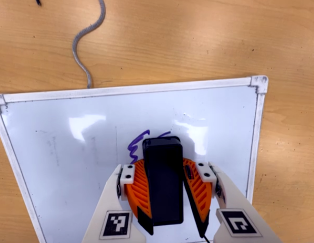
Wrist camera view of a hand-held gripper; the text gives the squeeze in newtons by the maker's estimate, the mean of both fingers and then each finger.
{"total": 18.6, "left": 20.7, "right": 16.4}